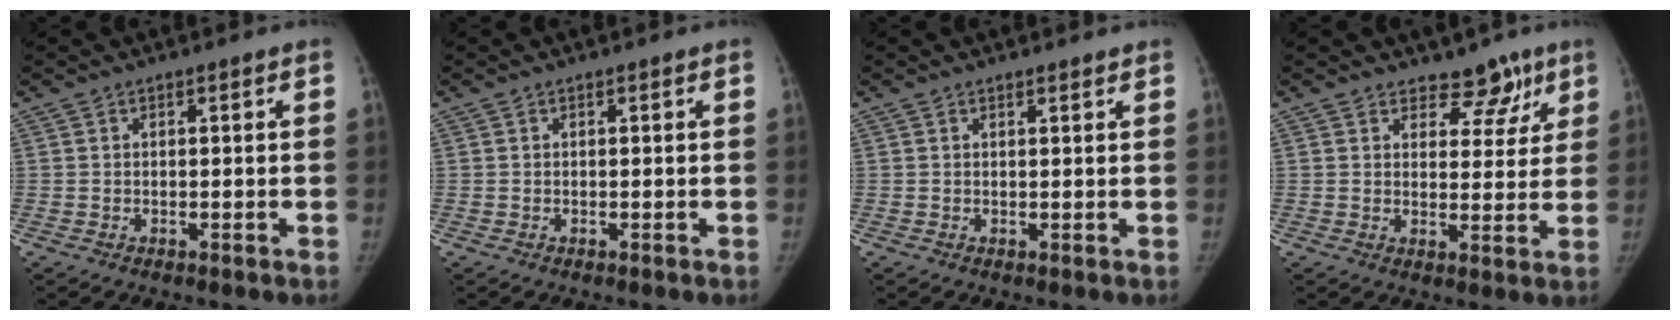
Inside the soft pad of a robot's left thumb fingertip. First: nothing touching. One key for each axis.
{"total": 0.0}
{"total": 1.2, "fx": 1.1, "fy": 0.2, "fz": 0.5, "tx": -0.003, "ty": -0.006, "tz": 0.018}
{"total": 6.6, "fx": 4.9, "fy": 3.9, "fz": 2.1, "tx": 0.016, "ty": -0.028, "tz": 0.070}